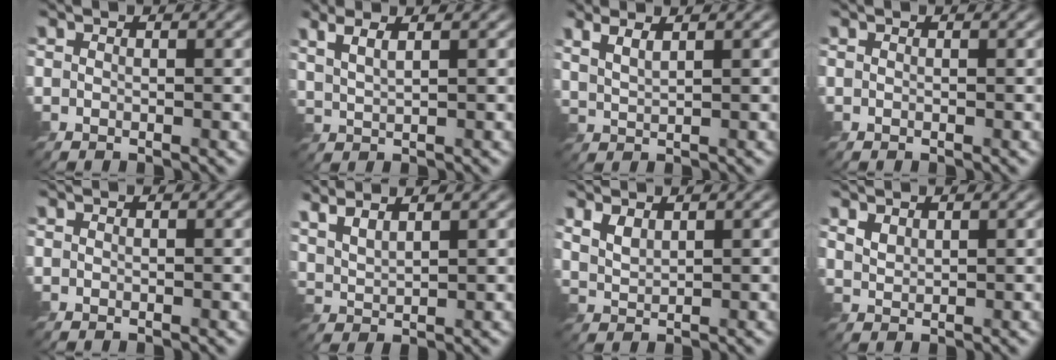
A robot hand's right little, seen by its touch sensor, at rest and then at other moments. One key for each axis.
{"total": 2.9, "fx": 1.8, "fy": 0.9, "fz": 2.1, "tx": -0.028, "ty": 0.001, "tz": 0.029}
{"total": 2.3, "fx": 1.5, "fy": 0.7, "fz": 1.6, "tx": -0.027, "ty": 0.000, "tz": 0.031}
{"total": 0.0}
{"total": 0.0}
{"total": 4.2, "fx": 3.3, "fy": 1.2, "fz": 2.4, "tx": -0.047, "ty": 0.013, "tz": 0.053}
{"total": 1.6, "fx": 1.2, "fy": 0.6, "fz": 0.9, "tx": -0.024, "ty": -0.003, "tz": 0.030}
{"total": 1.4, "fx": 1.1, "fy": 0.6, "fz": 0.6, "tx": -0.018, "ty": -0.001, "tz": 0.027}